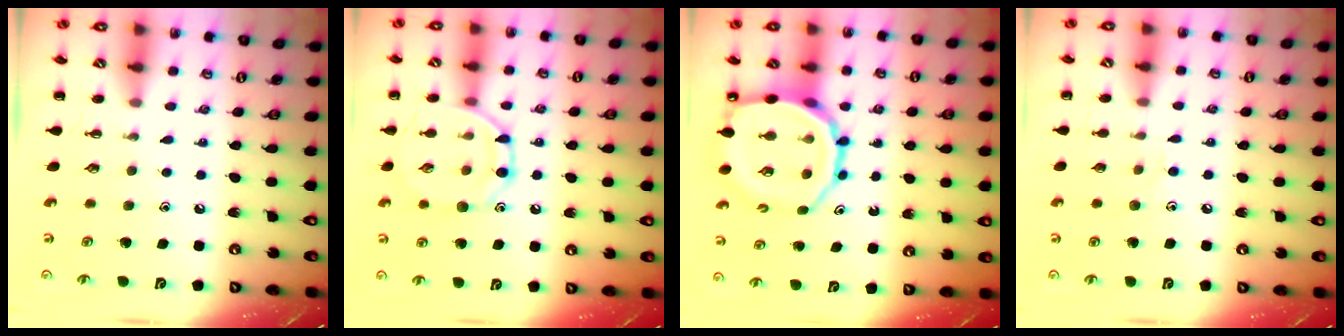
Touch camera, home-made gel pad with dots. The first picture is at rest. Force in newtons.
{"total": 11.7, "press": 11.7, "slide": 0.7}
{"total": 14.2, "press": 13.9, "slide": 2.9}
{"total": 4.7, "press": 4.4, "slide": 1.5}